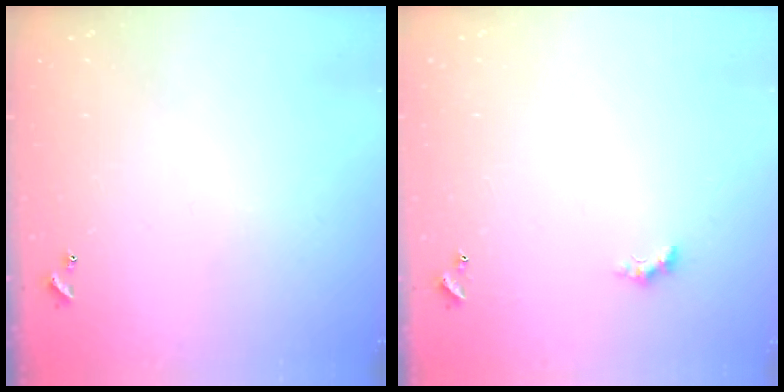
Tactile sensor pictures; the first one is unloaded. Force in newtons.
{"total": 0.8, "press": 0.6, "slide": 0.6}